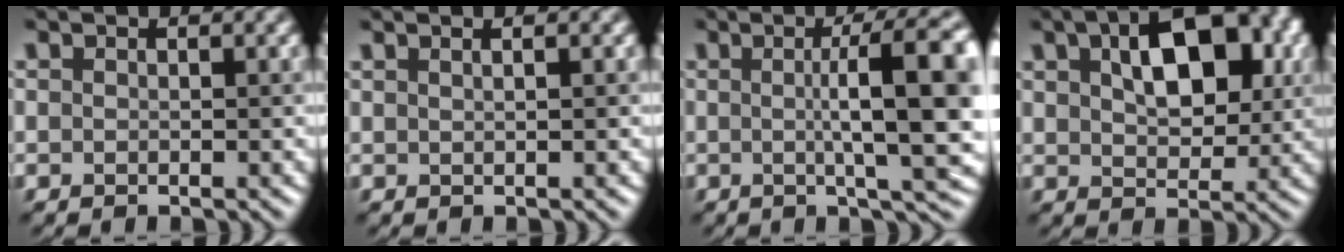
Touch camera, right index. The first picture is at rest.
{"total": 3.0, "force": [1.6, 1.6, 2.0], "torque": [-0.005, 0.019, -0.006]}
{"total": 11.2, "force": [1.1, 2.4, 10.9], "torque": [-0.121, 0.015, 0.012]}
{"total": 8.8, "force": [3.1, 4.7, 6.7], "torque": [-0.100, 0.018, 0.043]}